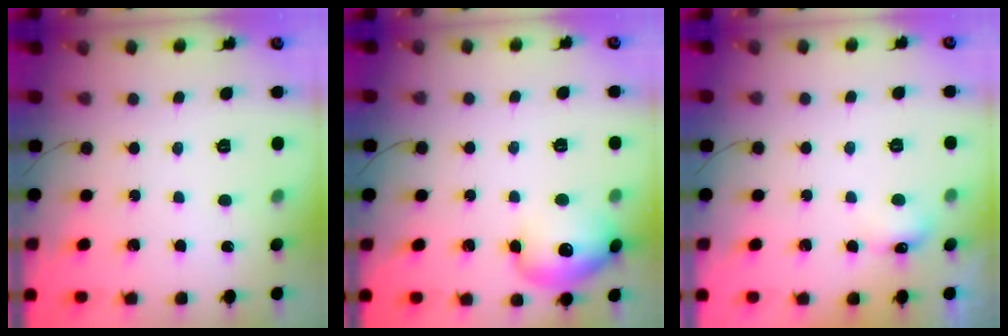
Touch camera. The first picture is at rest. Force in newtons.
{"total": 13.4, "press": 13.2, "slide": 2.3}
{"total": 5.2, "press": 5.1, "slide": 0.9}